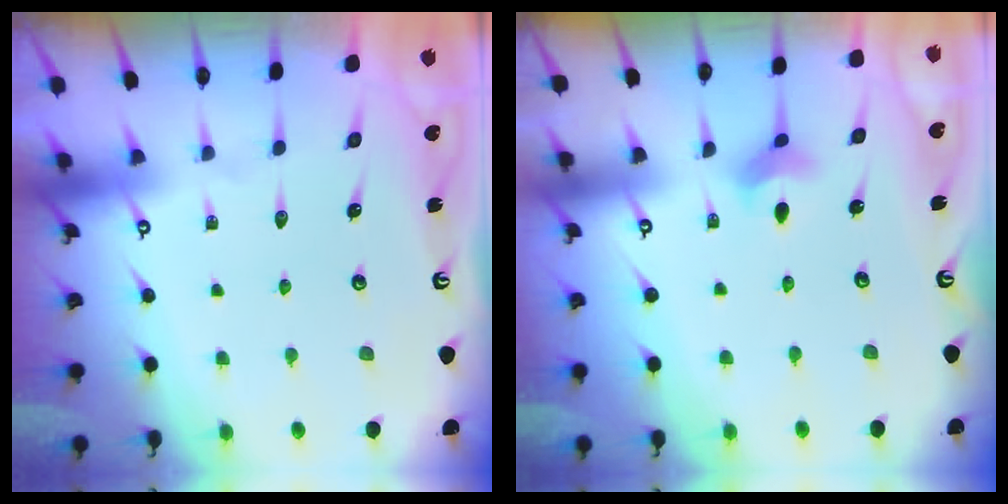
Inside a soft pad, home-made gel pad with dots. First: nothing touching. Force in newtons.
{"total": 3.0, "press": 3.0, "slide": 0.5}